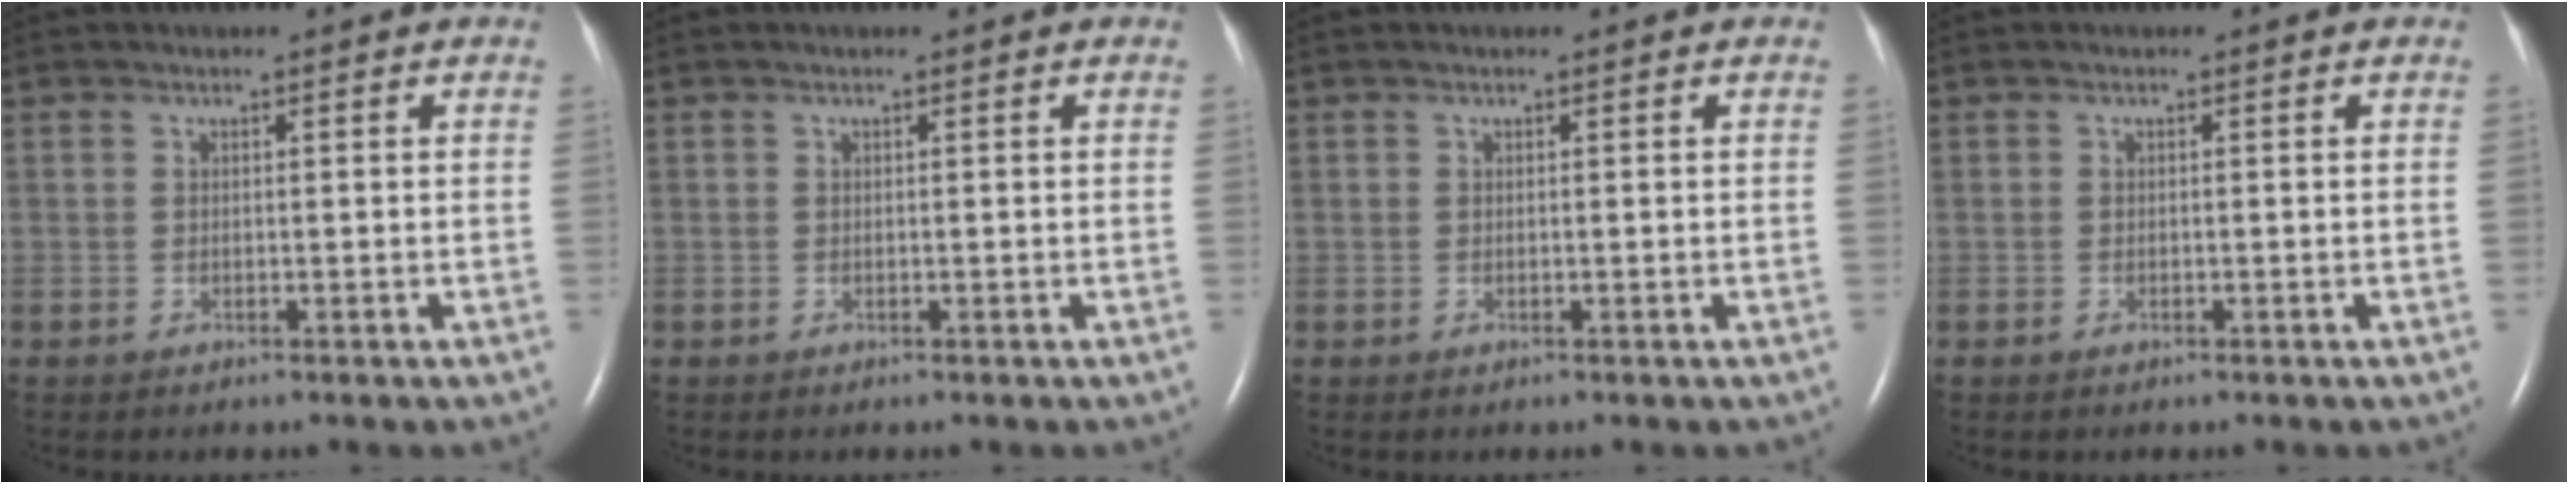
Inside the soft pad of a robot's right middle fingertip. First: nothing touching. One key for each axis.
{"total": 0.0}
{"total": 0.0}
{"total": 0.0}